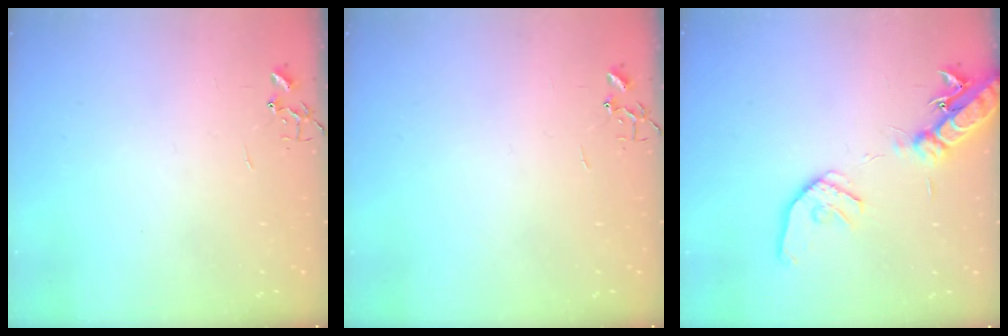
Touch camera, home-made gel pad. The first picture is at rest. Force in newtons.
{"total": 0.0}
{"total": 16.5, "press": 16.2, "slide": 2.9}